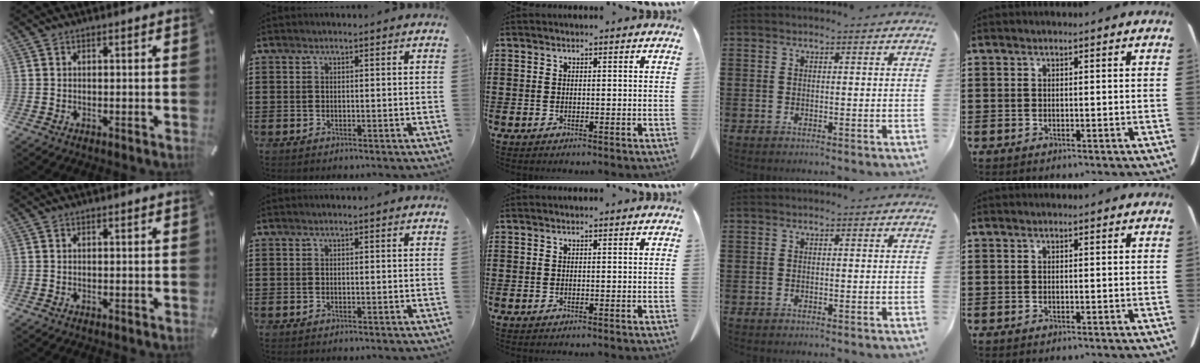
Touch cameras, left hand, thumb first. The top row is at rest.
{}